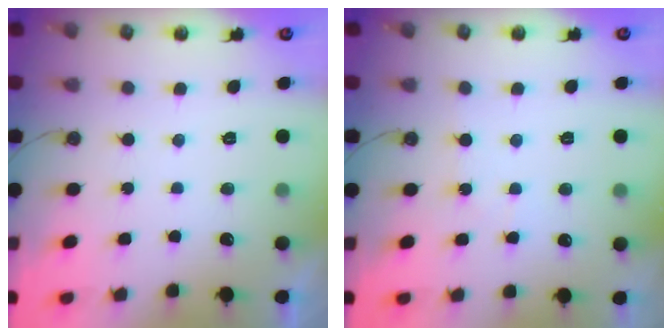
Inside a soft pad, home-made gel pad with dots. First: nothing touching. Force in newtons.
{"total": 2.4, "press": 2.3, "slide": 0.4}